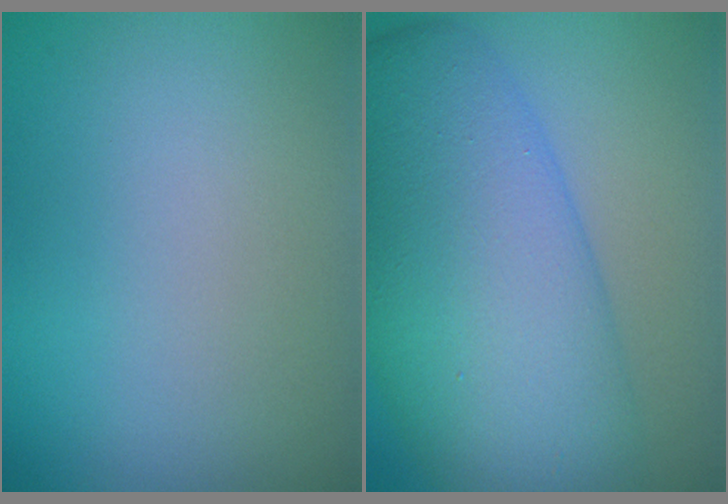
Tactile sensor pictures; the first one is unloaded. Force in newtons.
{"total": 12.1, "press": 12.1, "slide": 0.2}